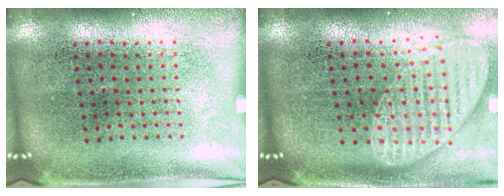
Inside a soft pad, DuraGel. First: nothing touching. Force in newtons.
{"total": 1.8, "press": 1.5, "slide": 1.0}